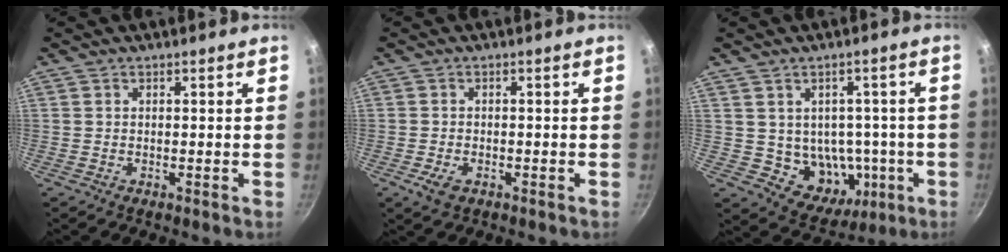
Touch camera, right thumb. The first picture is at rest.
{"total": 3.3, "force": [-1.5, 1.9, 2.2], "torque": [-0.047, 0.003, -0.024]}
{"total": 11.2, "force": [-1.2, 9.4, 6.0], "torque": [-0.047, 0.007, 0.003]}